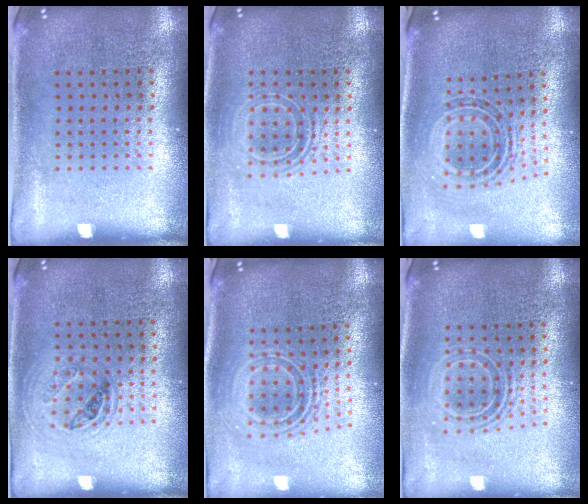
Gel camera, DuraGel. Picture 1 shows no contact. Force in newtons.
{"total": 1.6, "press": 1.2, "slide": 1.0}
{"total": 0.9, "press": 0.8, "slide": 0.5}
{"total": 1.0, "press": 0.9, "slide": 0.3}
{"total": 2.1, "press": 1.6, "slide": 1.4}
{"total": 1.7, "press": 1.3, "slide": 1.1}